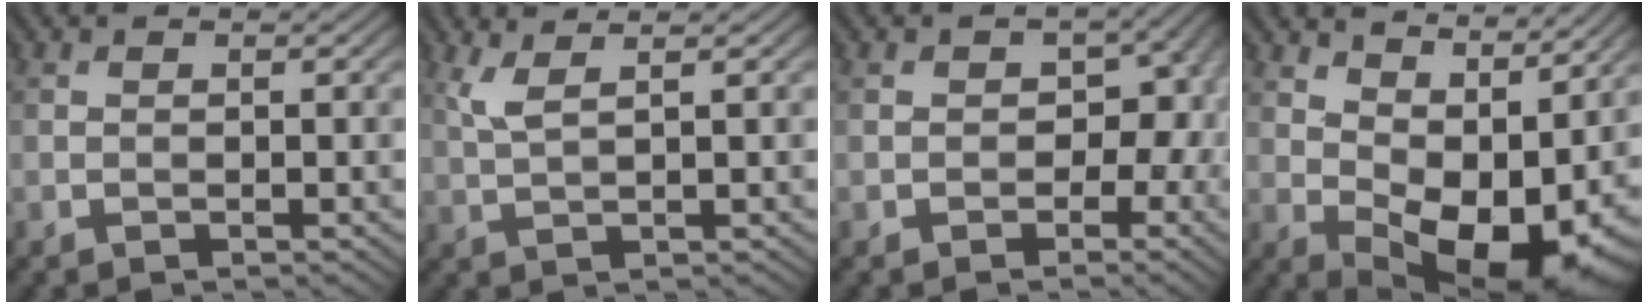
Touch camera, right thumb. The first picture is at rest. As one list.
[{"total": 2.8, "force": [1.6, 0.5, 2.2], "torque": [-0.052, 0.006, 0.037]}, {"total": 5.6, "force": [-0.7, 4.4, 3.3], "torque": [-0.037, -0.004, -0.010]}, {"total": 13.7, "force": [4.2, 7.7, 10.6], "torque": [-0.156, -0.007, 0.087]}]